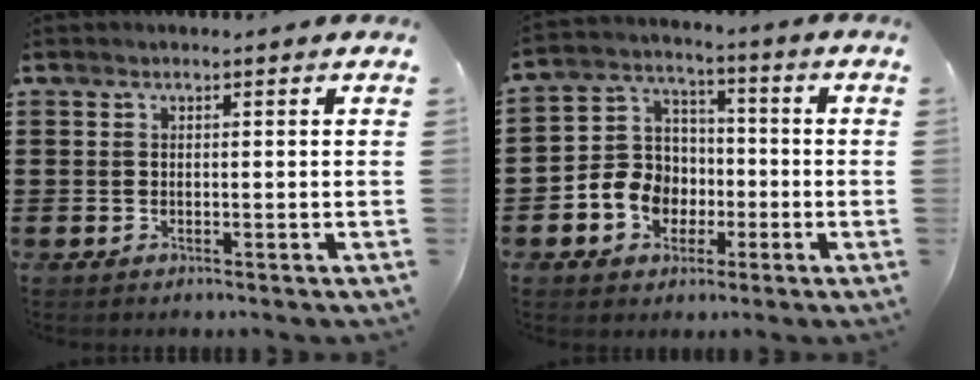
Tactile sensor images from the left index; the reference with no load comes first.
{"total": 7.9, "force": [-2.6, 6.9, 2.7], "torque": [-0.091, 0.016, -0.053]}